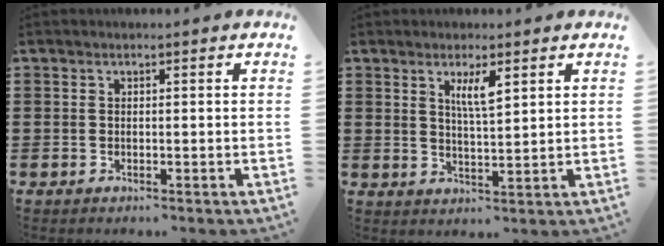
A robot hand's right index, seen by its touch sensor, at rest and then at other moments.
{"total": 3.9, "force": [1.9, 0.9, 3.3], "torque": [-0.070, 0.005, 0.030]}